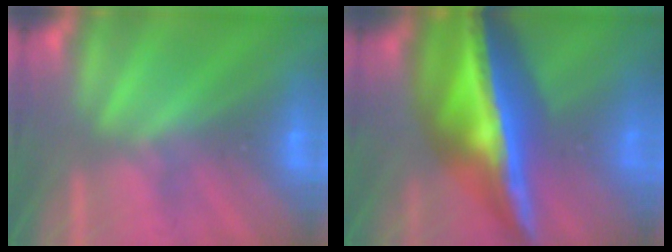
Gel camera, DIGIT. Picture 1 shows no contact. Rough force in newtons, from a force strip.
{"total": 6.1}